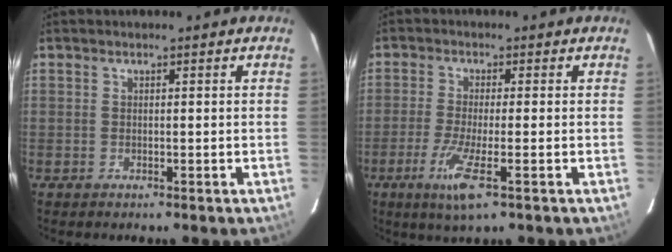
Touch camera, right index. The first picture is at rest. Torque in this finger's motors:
{"motor_torque": [0.39, -0.16, 0.17, 0.11]}